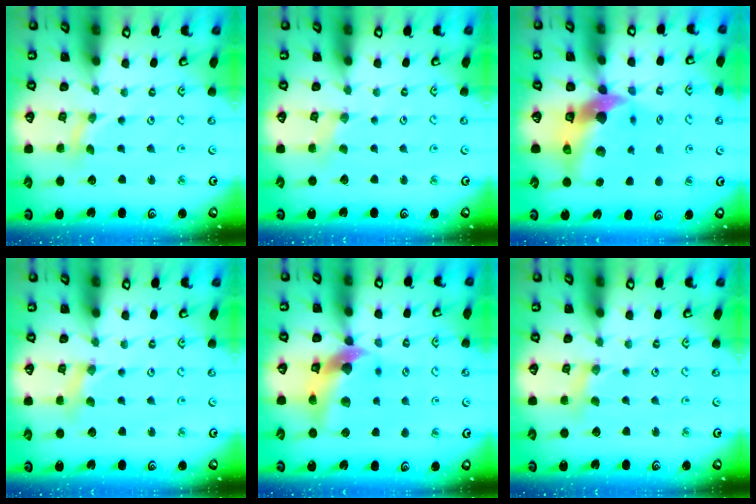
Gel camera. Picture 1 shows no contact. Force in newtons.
{"total": 0.0}
{"total": 12.5, "press": 12.4, "slide": 1.6}
{"total": 1.4, "press": 1.4, "slide": 0.2}
{"total": 10.8, "press": 10.7, "slide": 1.4}
{"total": 1.3, "press": 1.2, "slide": 0.2}